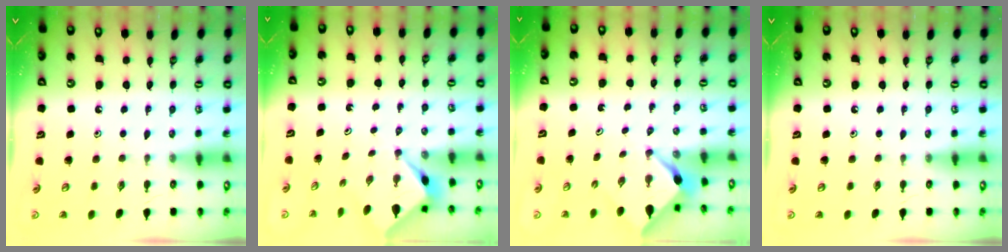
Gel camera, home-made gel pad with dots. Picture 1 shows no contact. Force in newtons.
{"total": 2.7, "press": 2.7, "slide": 0.0}
{"total": 2.5, "press": 2.5, "slide": 0.3}
{"total": 0.0}